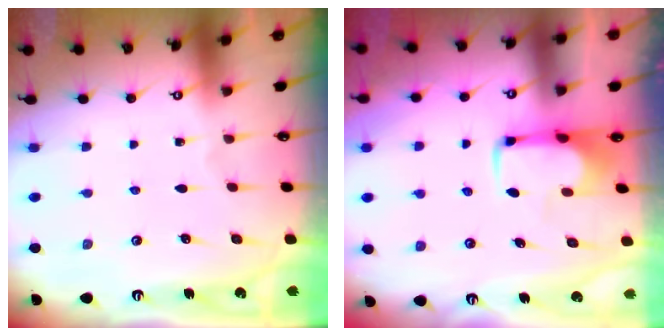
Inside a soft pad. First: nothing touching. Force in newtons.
{"total": 2.0, "press": 1.9, "slide": 0.4}